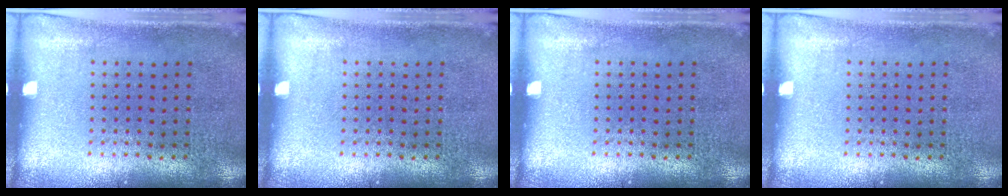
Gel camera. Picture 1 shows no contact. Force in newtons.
{"total": 0.0}
{"total": 0.0}
{"total": 0.0}